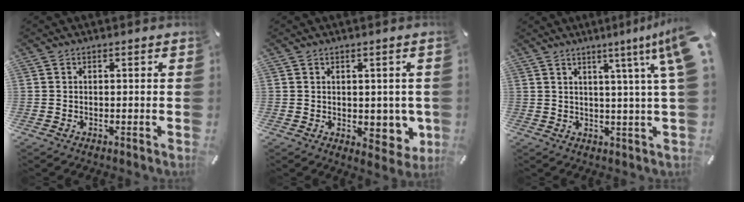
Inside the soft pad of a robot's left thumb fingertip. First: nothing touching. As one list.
[{"total": 7.0, "force": [-0.2, 4.3, 5.5], "torque": [-0.043, -0.007, -0.001]}, {"total": 9.8, "force": [4.7, -1.0, 8.5], "torque": [-0.127, -0.039, 0.069]}]